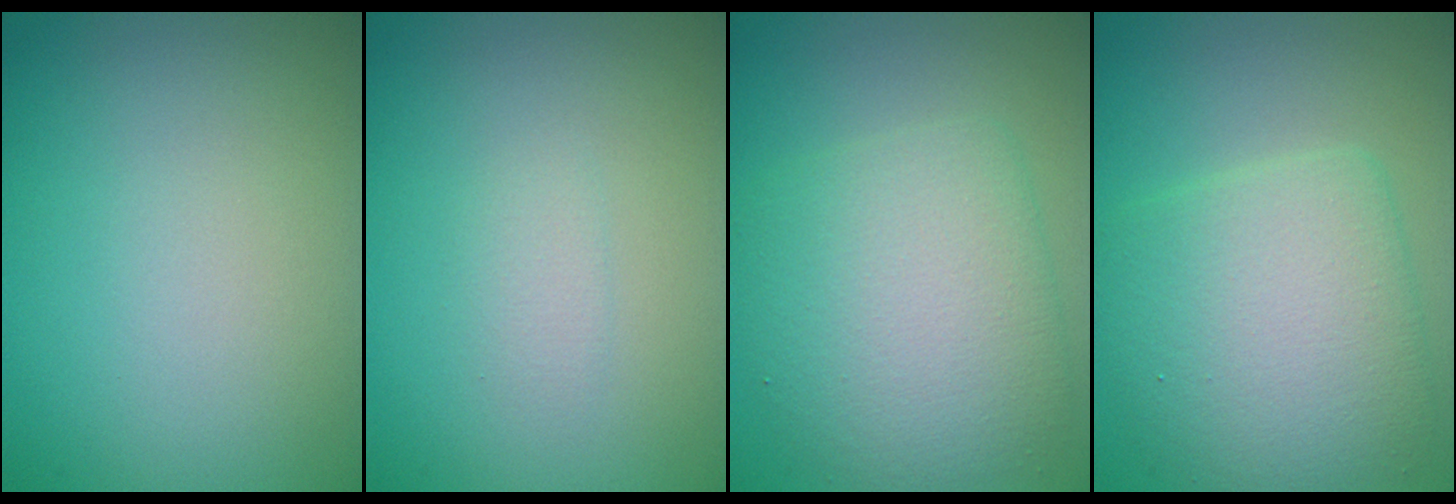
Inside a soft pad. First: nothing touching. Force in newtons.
{"total": 0.9, "press": 0.9, "slide": 0.0}
{"total": 6.1, "press": 6.1, "slide": 0.2}
{"total": 6.1, "press": 6.1, "slide": 0.0}